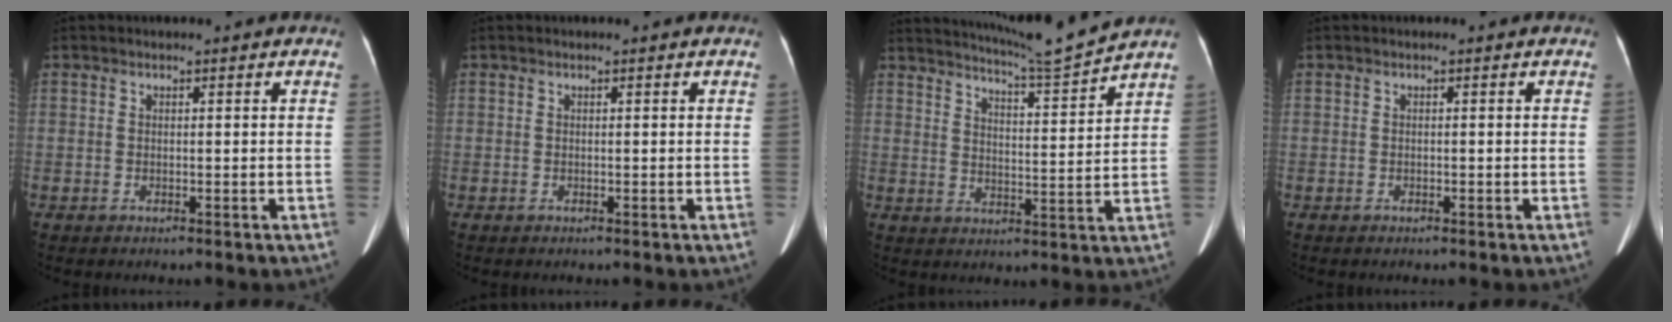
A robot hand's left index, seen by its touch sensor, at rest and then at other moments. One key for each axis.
{"total": 0.0}
{"total": 9.9, "fx": 9.4, "fy": -2.5, "fz": 2.2, "tx": -0.048, "ty": -0.034, "tz": 0.148}
{"total": 0.0}